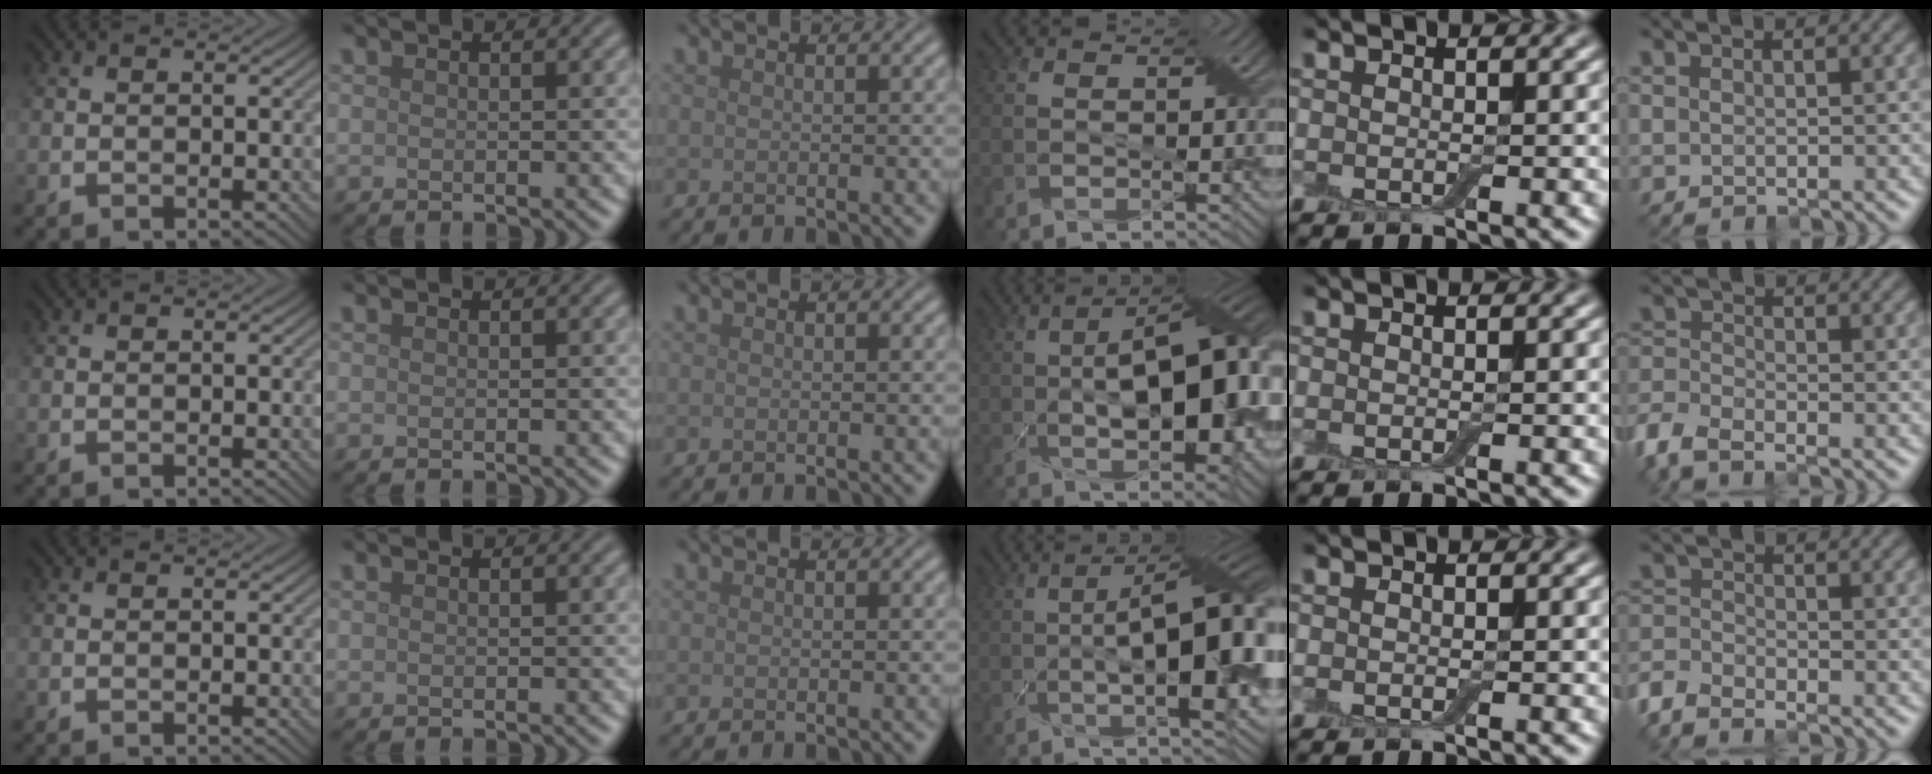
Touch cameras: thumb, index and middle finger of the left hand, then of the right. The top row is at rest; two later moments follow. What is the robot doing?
{"motion": "pour", "object": "bowl"}